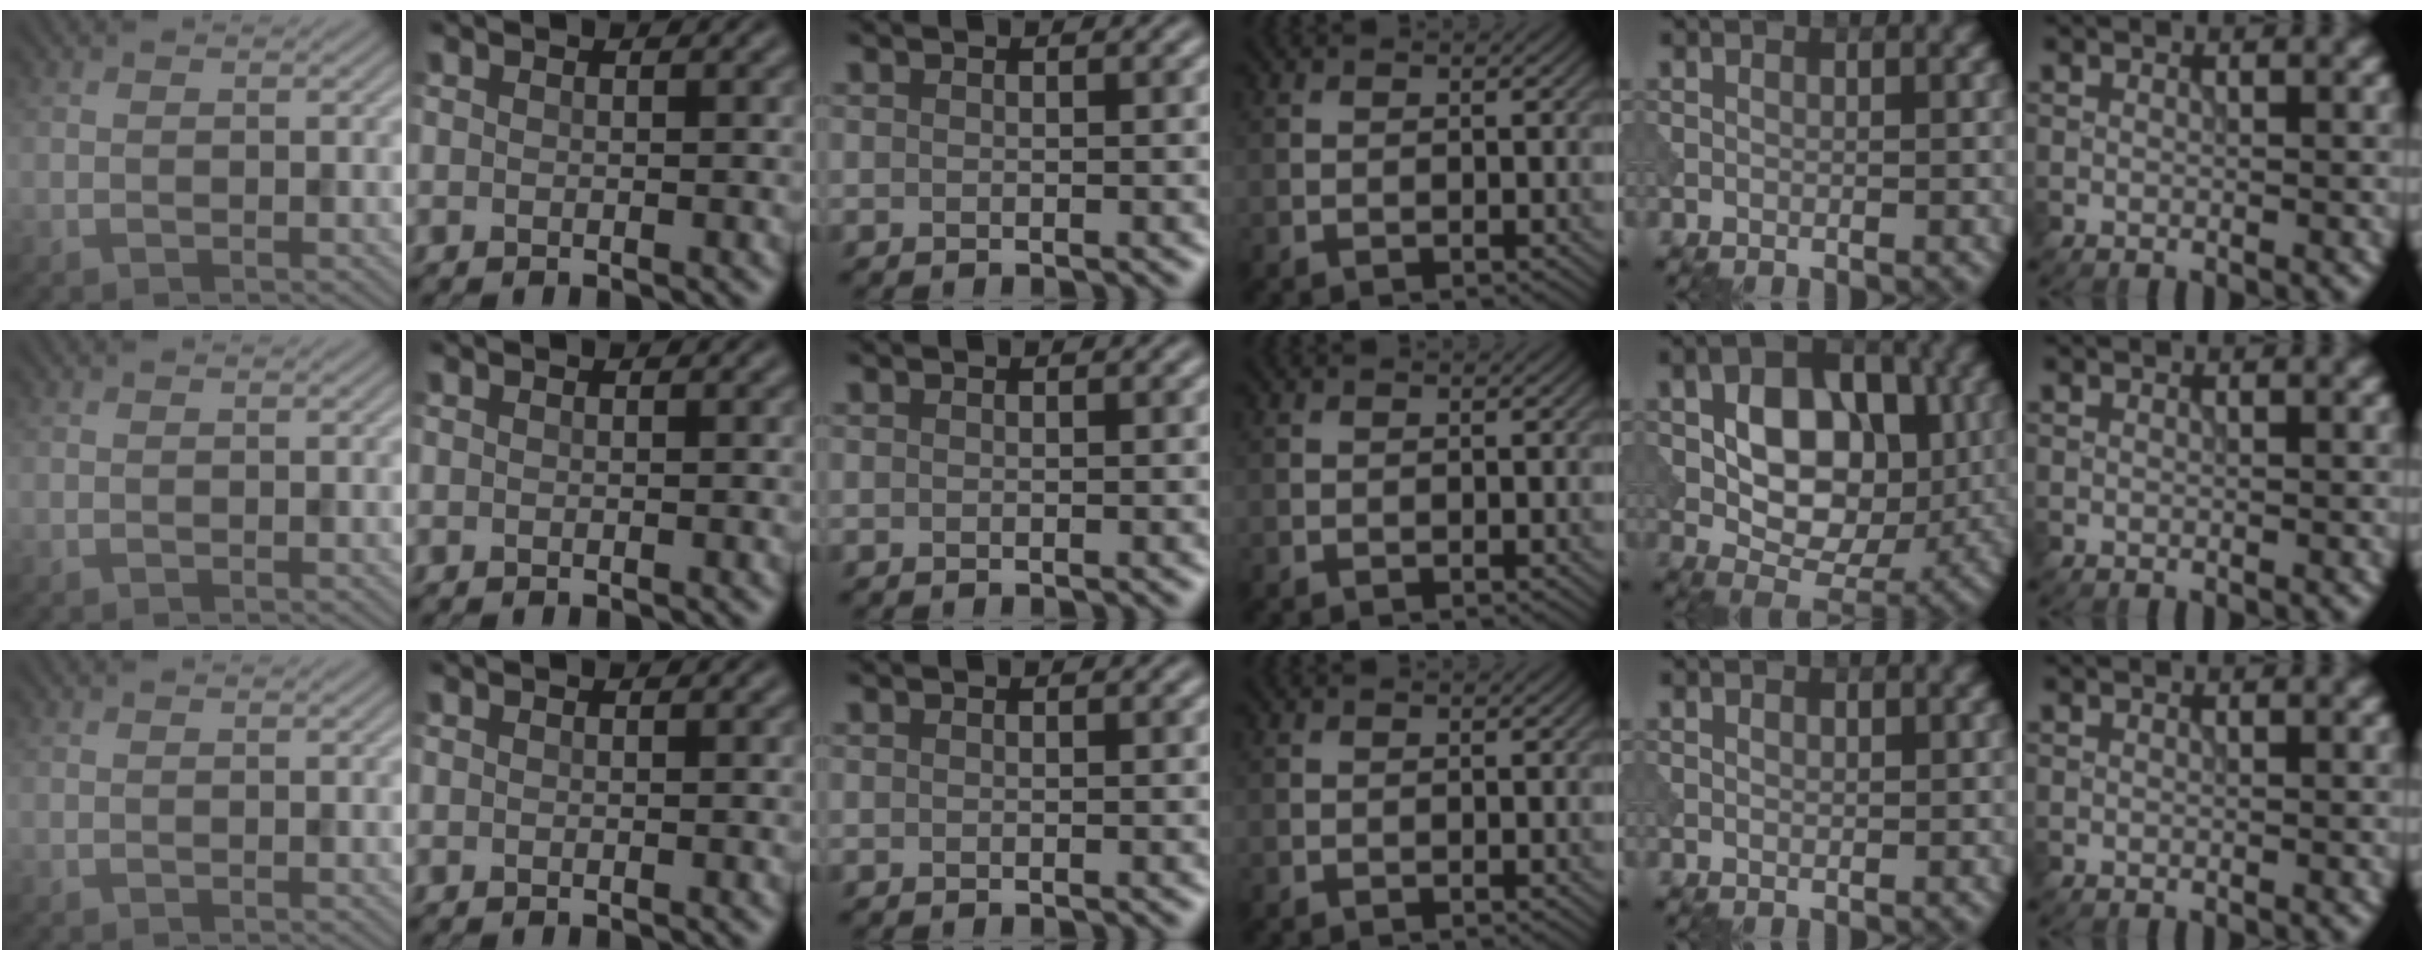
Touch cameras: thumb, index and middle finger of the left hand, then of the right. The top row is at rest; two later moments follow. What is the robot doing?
{"motion": "press", "object": "tv remote"}